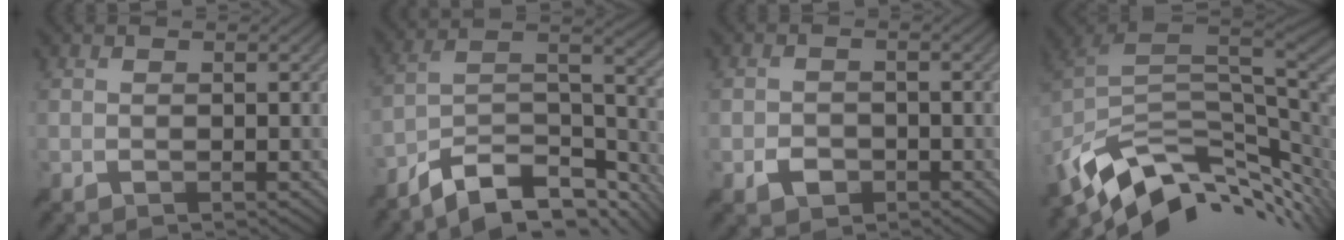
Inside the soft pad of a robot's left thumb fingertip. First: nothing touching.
{"total": 13.2, "force": [-10.1, 4.3, 7.3], "torque": [-0.137, -0.003, -0.177]}
{"total": 2.3, "force": [-1.4, 1.7, 0.8], "torque": [-0.012, -0.004, -0.025]}
{"total": 13.3, "force": [-3.9, 7.7, 10.1], "torque": [-0.217, -0.025, -0.057]}